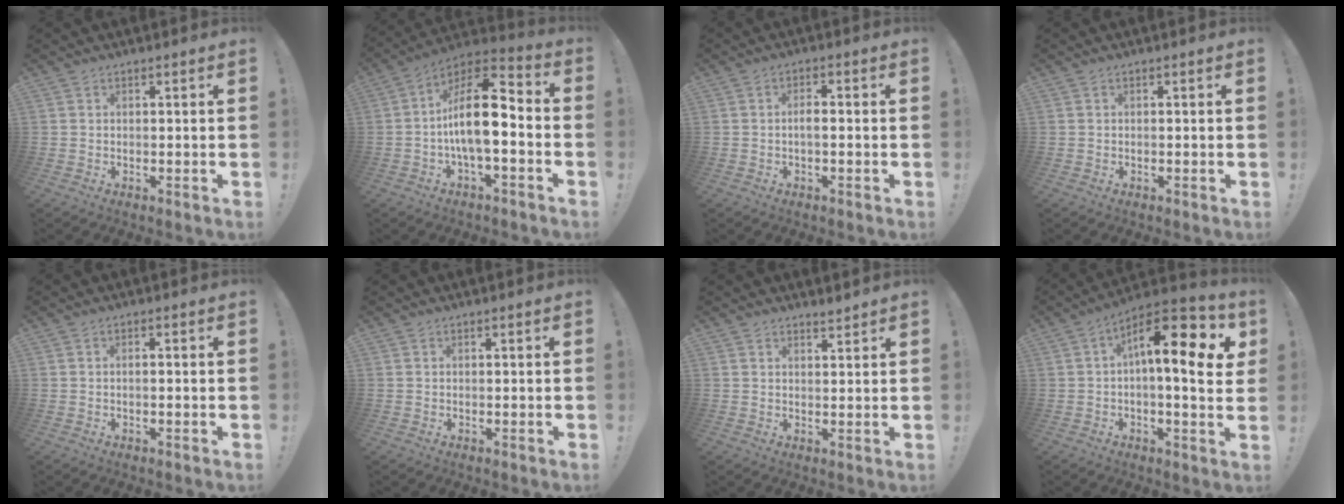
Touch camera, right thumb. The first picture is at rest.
{"total": 16.0, "force": [-1.2, 6.5, 14.6], "torque": [-0.253, 0.013, -0.020]}
{"total": 2.9, "force": [-0.8, 0.9, 2.7], "torque": [-0.058, 0.005, -0.016]}
{"total": 0.0}
{"total": 1.1, "force": [-0.6, 0.0, 1.0], "torque": [-0.022, 0.004, -0.010]}
{"total": 0.0}
{"total": 2.1, "force": [2.0, 0.4, 0.6], "torque": [-0.007, -0.013, 0.035]}
{"total": 16.2, "force": [4.9, 4.9, 14.6], "torque": [-0.231, -0.023, 0.069]}